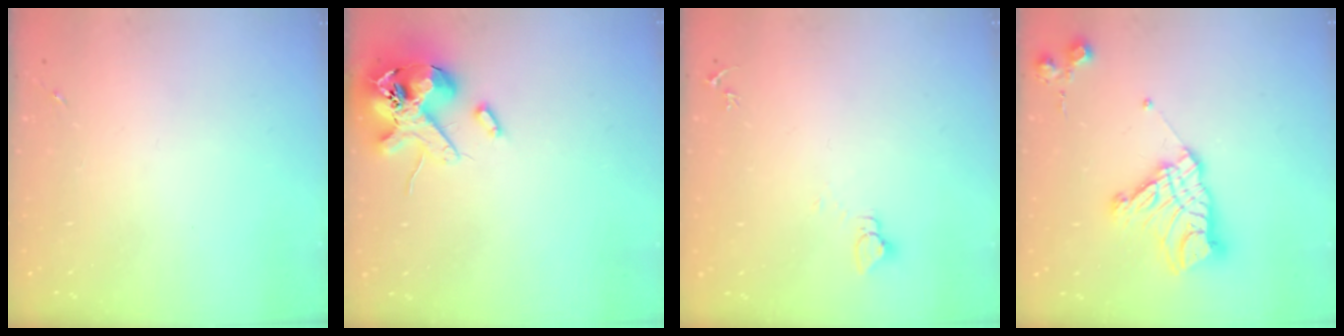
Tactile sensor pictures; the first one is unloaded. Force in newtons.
{"total": 14.4, "press": 14.2, "slide": 2.4}
{"total": 2.7, "press": 2.7, "slide": 0.2}
{"total": 15.8, "press": 15.8, "slide": 1.3}